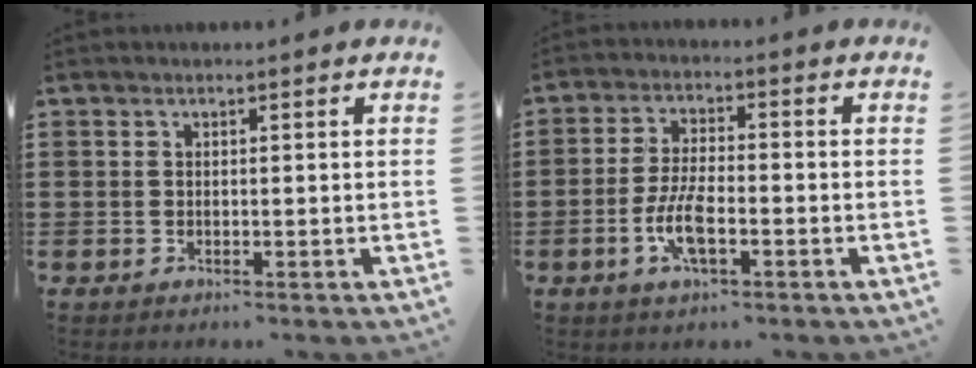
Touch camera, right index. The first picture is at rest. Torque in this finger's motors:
{"motor_torque": [2.14, 0.00, 0.23, 0.18]}